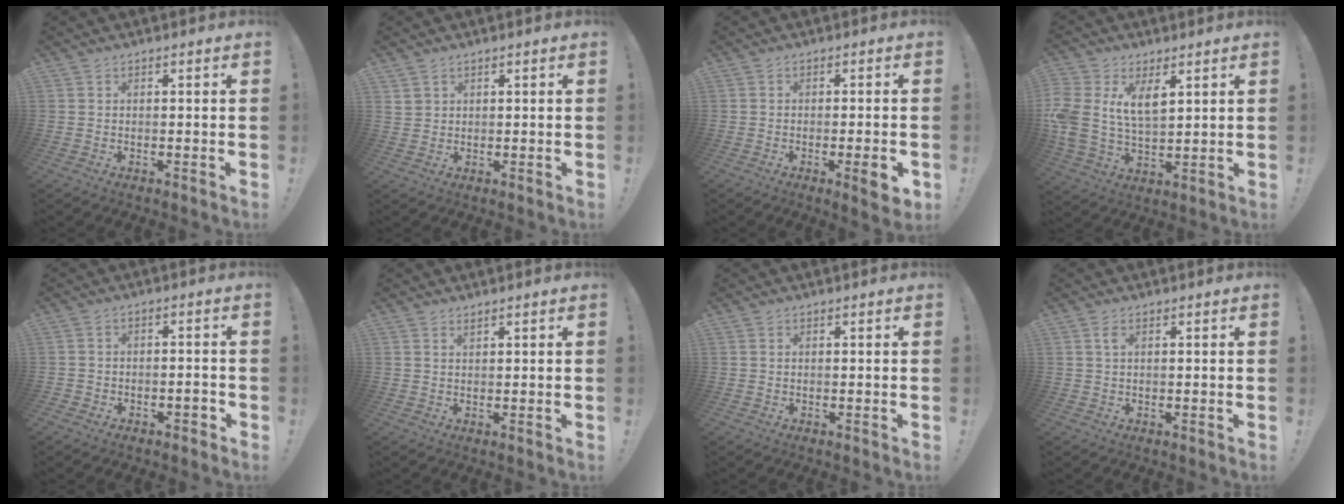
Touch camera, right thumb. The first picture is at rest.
{"total": 2.2, "force": [1.5, 1.5, 0.6], "torque": [-0.006, -0.009, 0.029]}
{"total": 5.6, "force": [-1.8, 0.7, 5.3], "torque": [-0.067, -0.004, -0.025]}
{"total": 10.7, "force": [4.8, 6.2, 7.3], "torque": [-0.162, -0.018, 0.090]}
{"total": 6.4, "force": [-3.5, 4.6, 2.7], "torque": [-0.026, 0.031, -0.058]}
{"total": 0.9, "force": [0.8, 0.2, 0.3], "torque": [0.002, -0.004, 0.014]}
{"total": 0.0}
{"total": 1.4, "force": [0.4, 0.4, 1.3], "torque": [-0.022, 0.000, 0.004]}